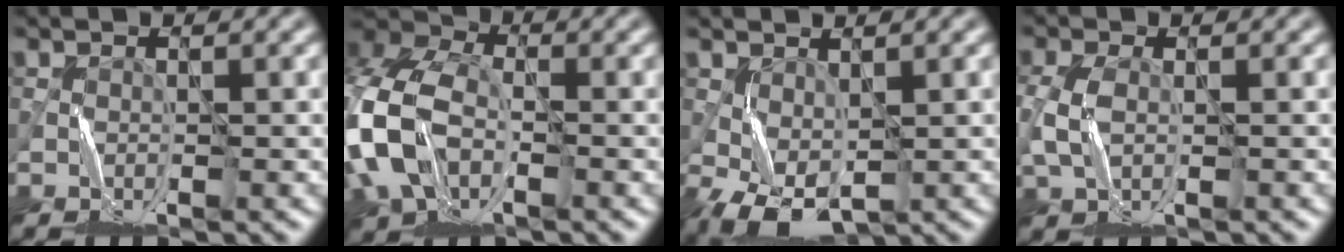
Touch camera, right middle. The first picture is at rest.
{"total": 9.6, "force": [-2.1, 6.6, 6.7], "torque": [-0.178, -0.003, -0.053]}
{"total": 3.9, "force": [-0.2, 2.3, 3.1], "torque": [-0.080, -0.001, 0.001]}
{"total": 2.7, "force": [-0.4, 1.5, 2.3], "torque": [-0.070, -0.002, -0.005]}